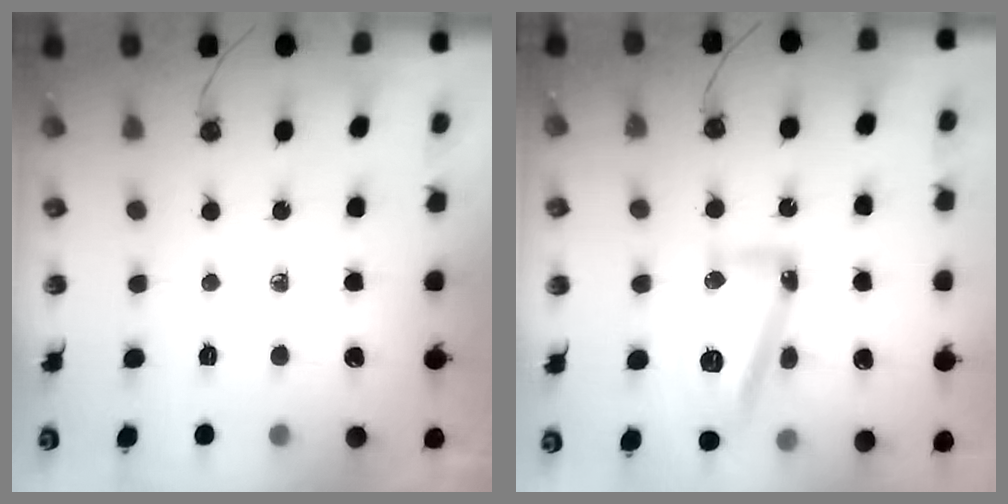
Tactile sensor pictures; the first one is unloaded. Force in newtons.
{"total": 14.3, "press": 14.3, "slide": 1.2}